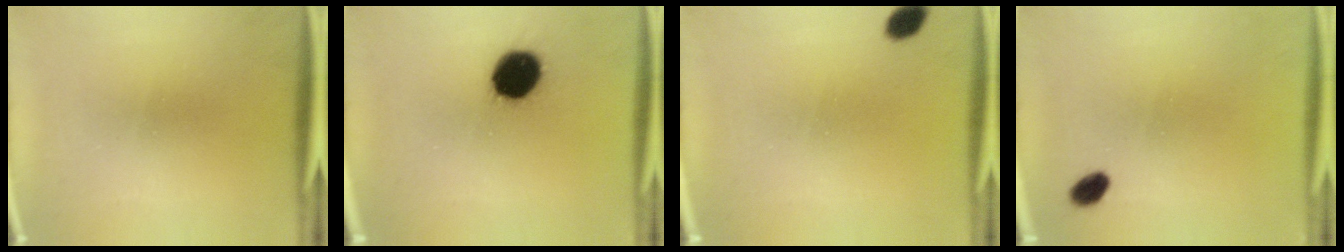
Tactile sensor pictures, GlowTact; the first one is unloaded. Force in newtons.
{"total": 13.0}
{"total": 2.7}
{"total": 2.8}